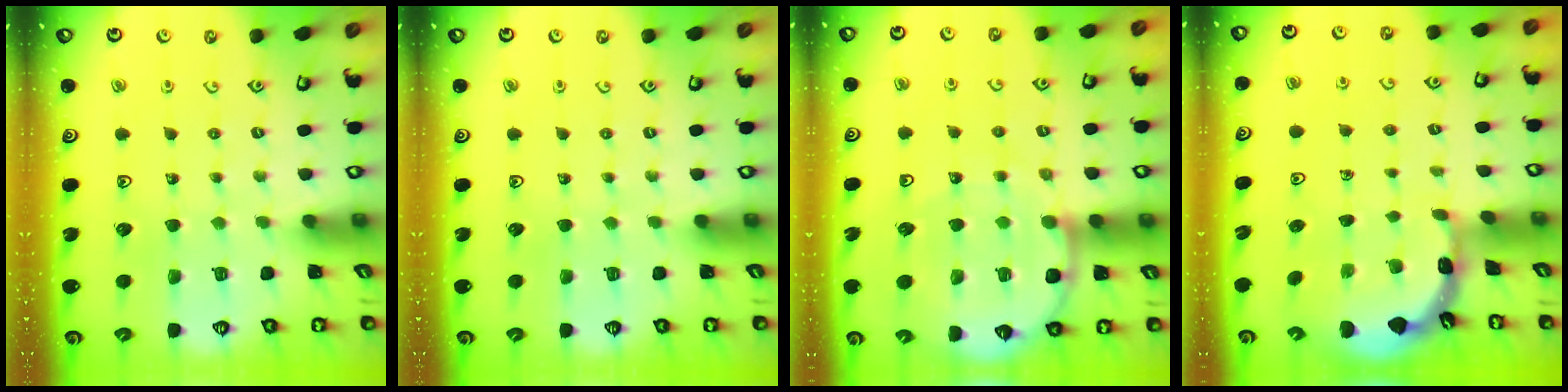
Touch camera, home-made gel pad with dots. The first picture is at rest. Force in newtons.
{"total": 0.0}
{"total": 11.2, "press": 10.8, "slide": 3.2}
{"total": 1.8, "press": 1.8, "slide": 0.1}